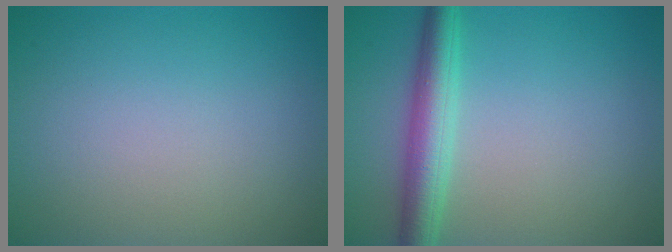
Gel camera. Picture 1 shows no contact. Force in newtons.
{"total": 4.3, "press": 4.3, "slide": 0.1}